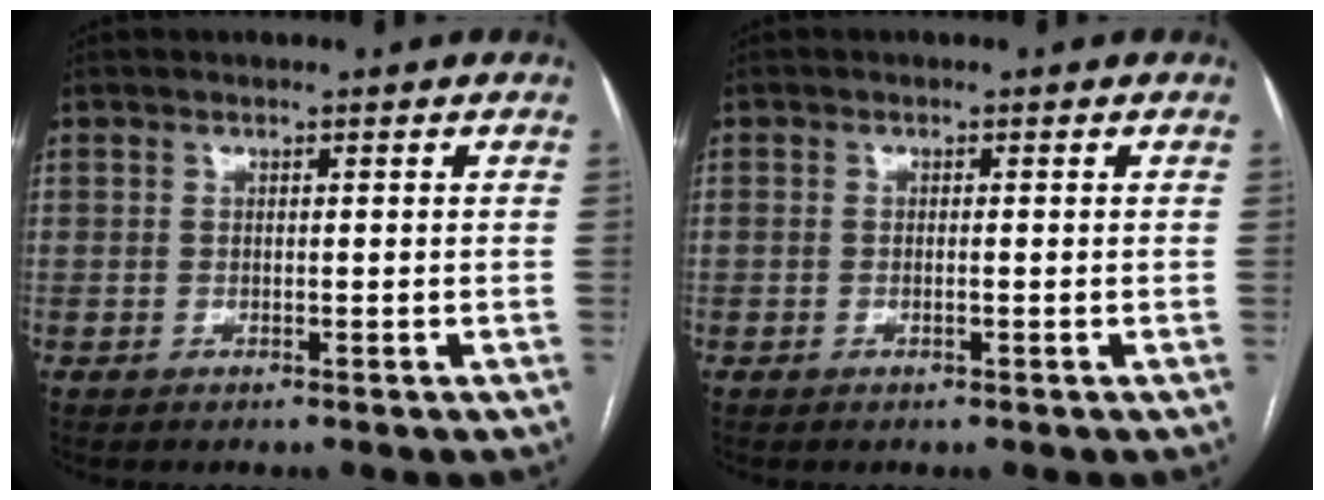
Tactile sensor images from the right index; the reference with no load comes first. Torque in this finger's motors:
{"motor_torque": [-0.08, -0.02, -0.04, 0.02]}